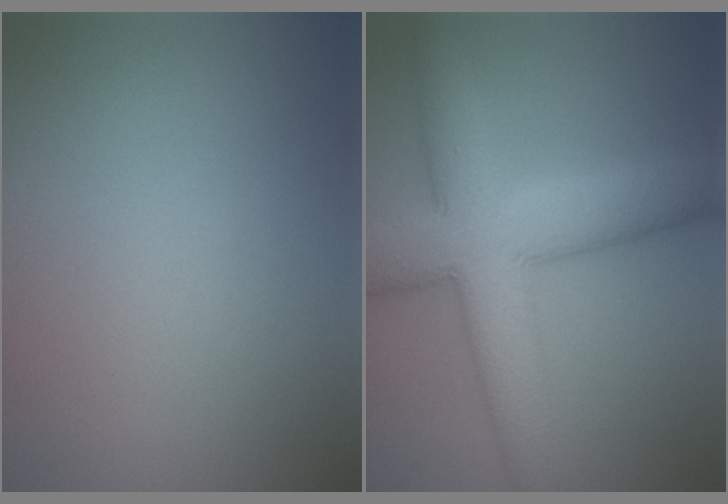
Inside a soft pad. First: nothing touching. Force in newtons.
{"total": 9.0, "press": 9.0, "slide": 0.2}